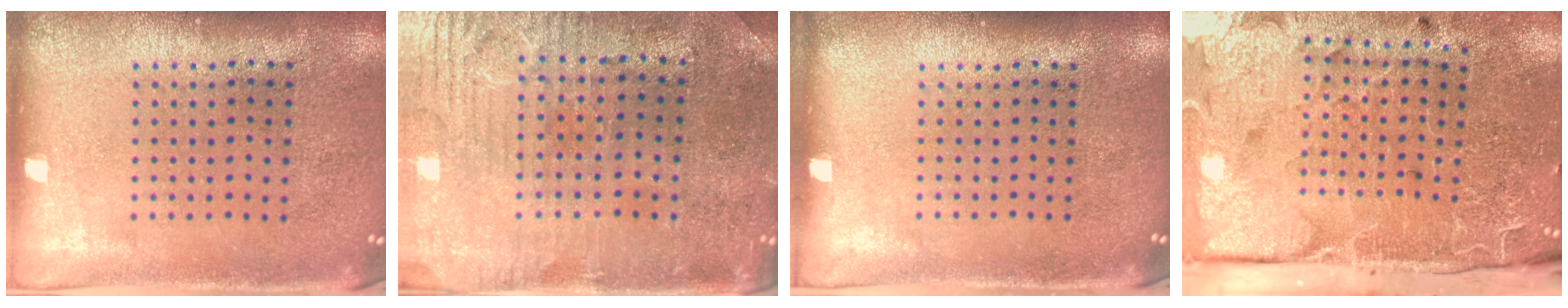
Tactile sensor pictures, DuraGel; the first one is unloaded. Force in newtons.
{"total": 1.5, "press": 1.3, "slide": 0.6}
{"total": 0.0}
{"total": 4.1, "press": 3.7, "slide": 1.9}